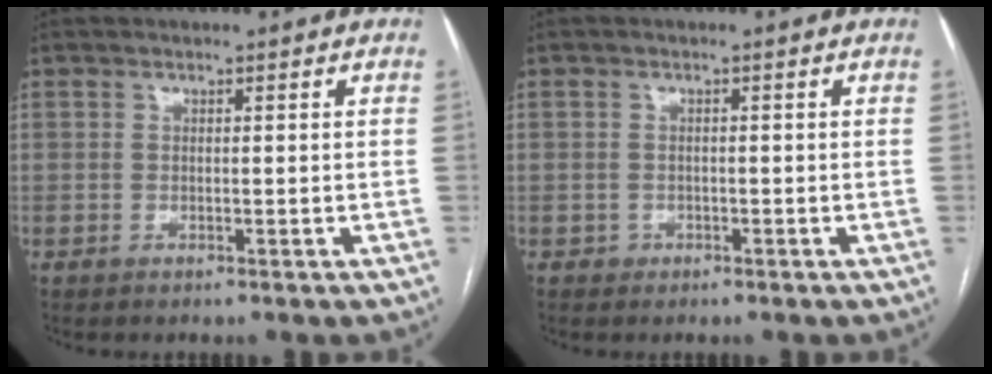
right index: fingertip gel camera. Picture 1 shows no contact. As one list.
[{"total": 1.2, "force": [-0.6, 1.0, 0.0], "torque": [0.002, 0.006, -0.011]}]